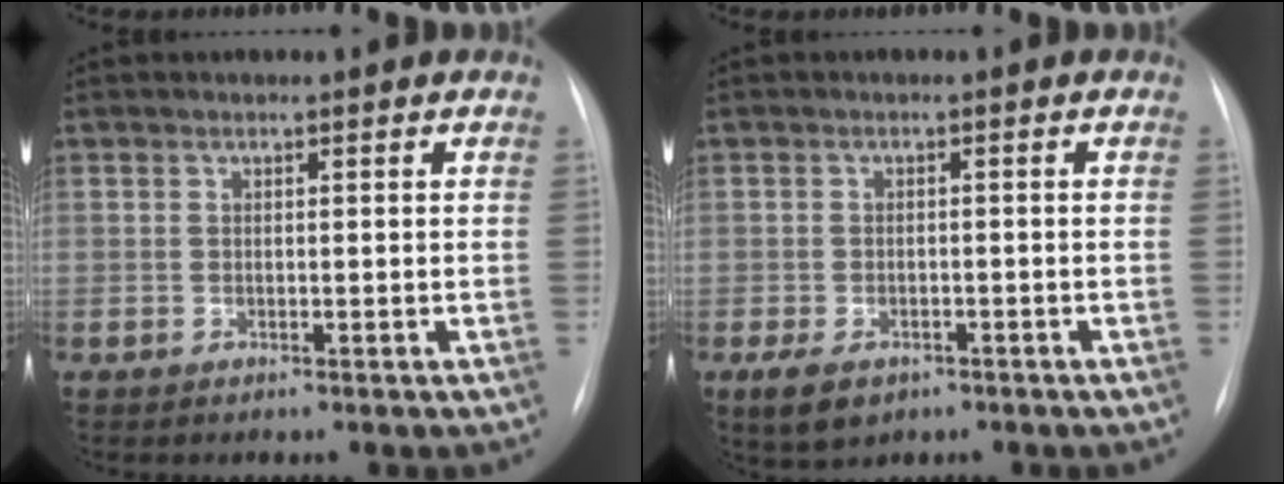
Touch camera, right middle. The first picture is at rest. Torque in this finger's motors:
{"motor_torque": [0.61, -0.60, 0.26, 0.05]}